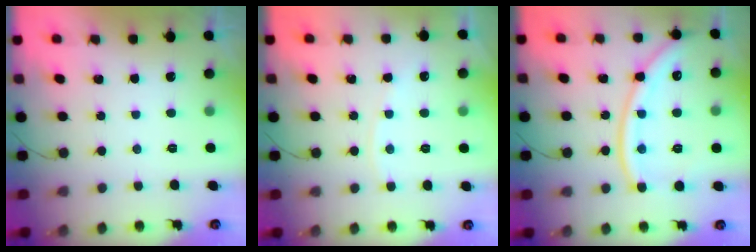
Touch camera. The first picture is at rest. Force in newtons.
{"total": 2.0, "press": 2.0, "slide": 0.4}
{"total": 15.0, "press": 14.9, "slide": 1.8}